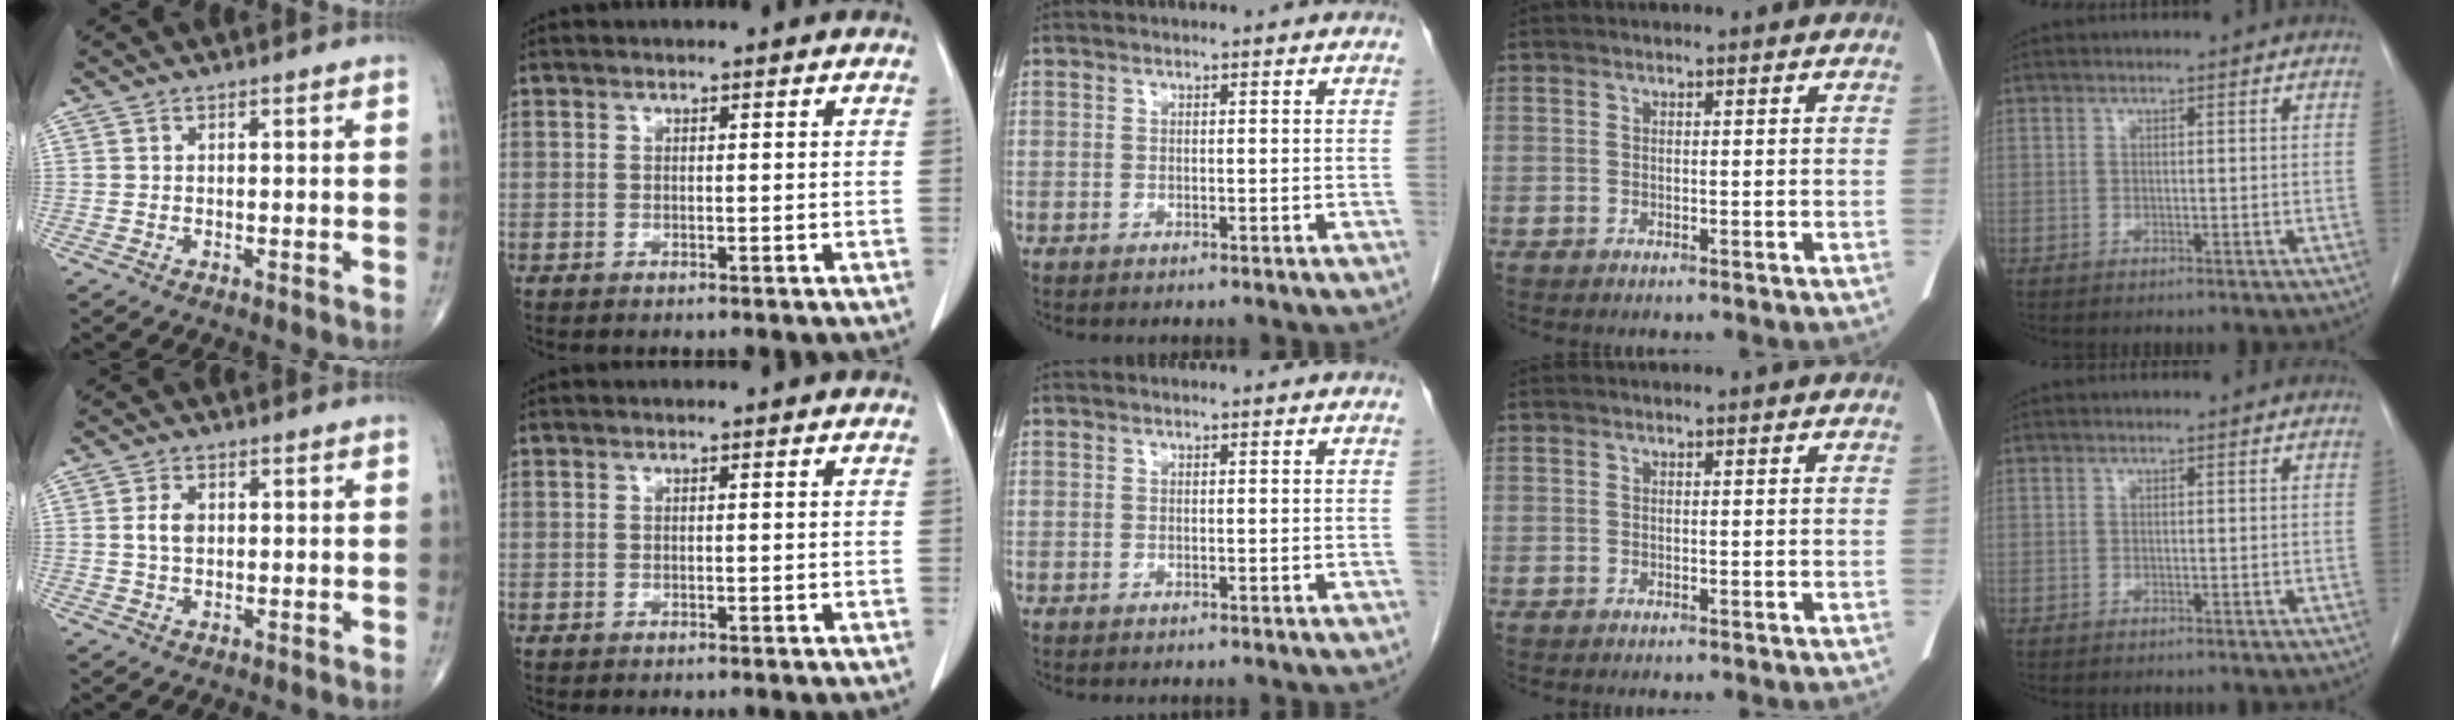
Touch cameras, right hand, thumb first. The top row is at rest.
{"thumb": {"total": 3.3, "force": [0.4, 2.1, 2.5], "torque": [-0.048, 0.003, 0.006]}}